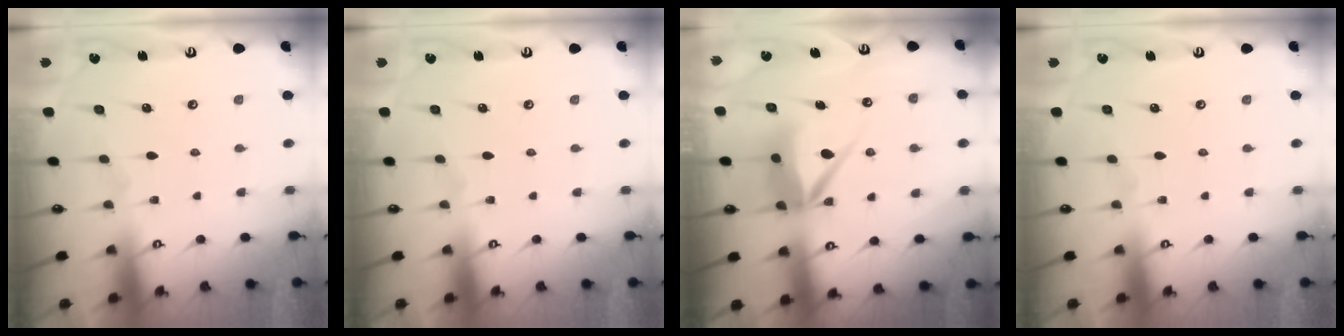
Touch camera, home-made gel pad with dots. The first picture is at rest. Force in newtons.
{"total": 0.0}
{"total": 9.5, "press": 9.5, "slide": 0.6}
{"total": 0.0}